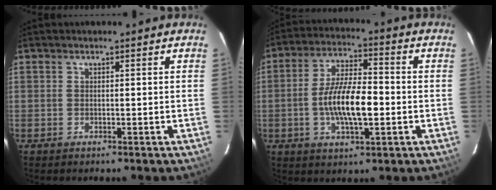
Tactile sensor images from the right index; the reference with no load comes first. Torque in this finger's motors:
{"motor_torque": [1.07, -0.21, 0.76, 0.17]}